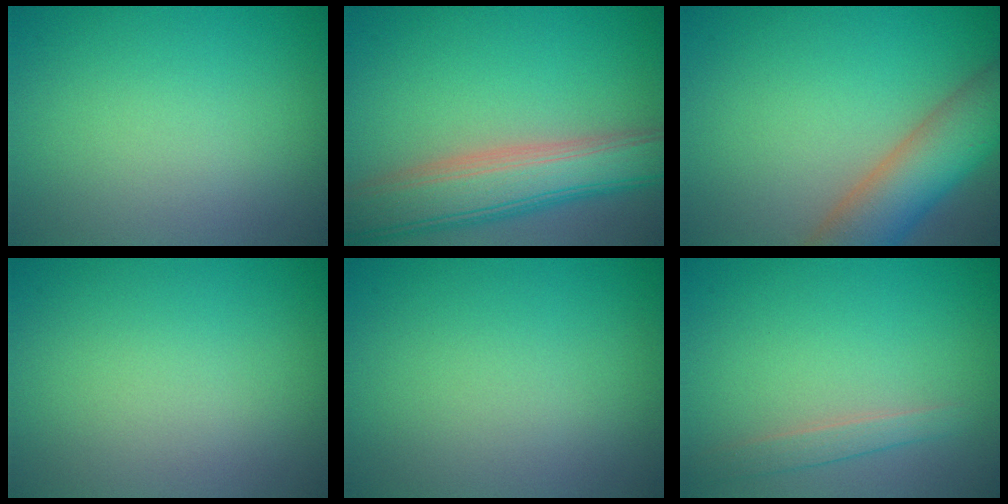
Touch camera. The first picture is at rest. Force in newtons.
{"total": 7.7, "press": 7.7, "slide": 0.7}
{"total": 7.5, "press": 7.5, "slide": 0.5}
{"total": 0.0}
{"total": 0.0}
{"total": 1.6, "press": 1.6, "slide": 0.2}